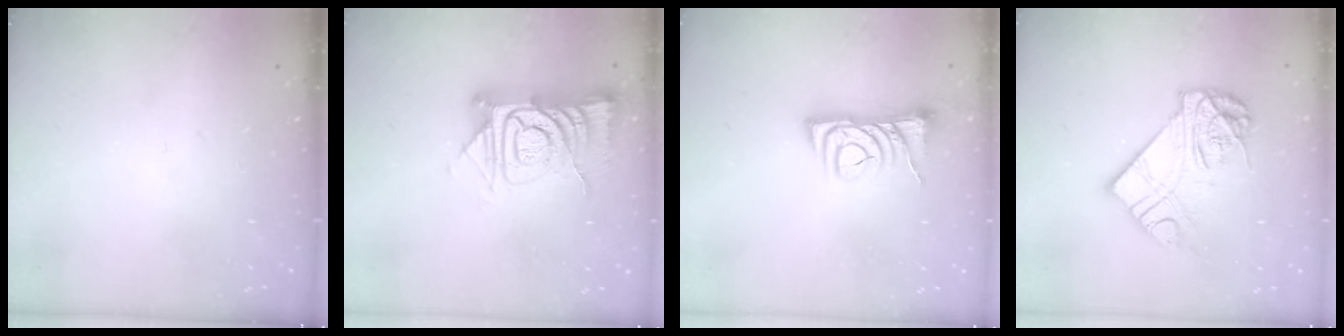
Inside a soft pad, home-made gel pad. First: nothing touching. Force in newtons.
{"total": 15.8, "press": 15.7, "slide": 1.4}
{"total": 9.8, "press": 9.7, "slide": 1.1}
{"total": 13.6, "press": 13.6, "slide": 1.1}